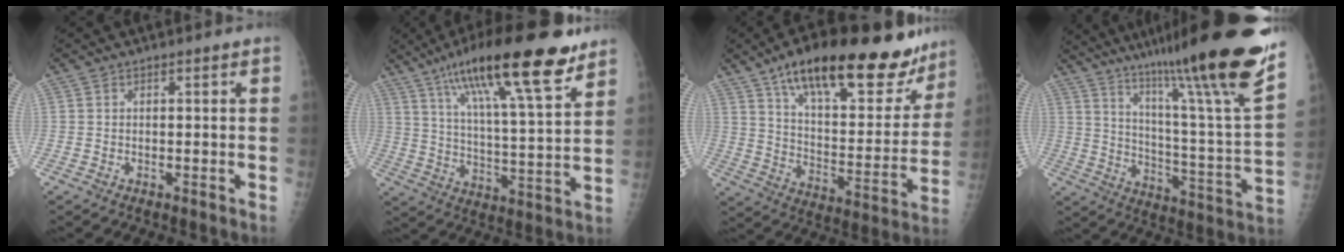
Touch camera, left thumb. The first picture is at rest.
{"total": 23.0, "force": [14.5, 4.8, 17.2], "torque": [-0.270, -0.037, 0.236]}
{"total": 29.3, "force": [20.1, 10.4, 18.5], "torque": [-0.239, -0.056, 0.303]}
{"total": 30.4, "force": [22.0, 1.5, 21.0], "torque": [-0.305, -0.114, 0.326]}